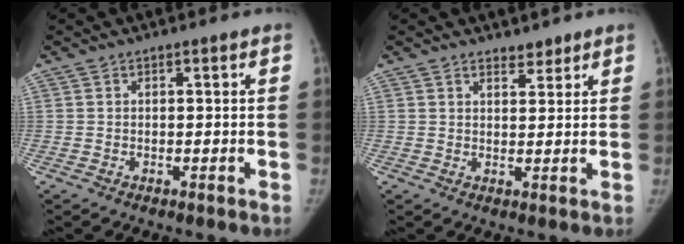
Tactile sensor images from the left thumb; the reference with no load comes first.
{"total": 2.4, "force": [2.1, 1.1, 0.6], "torque": [0.009, -0.014, 0.029]}